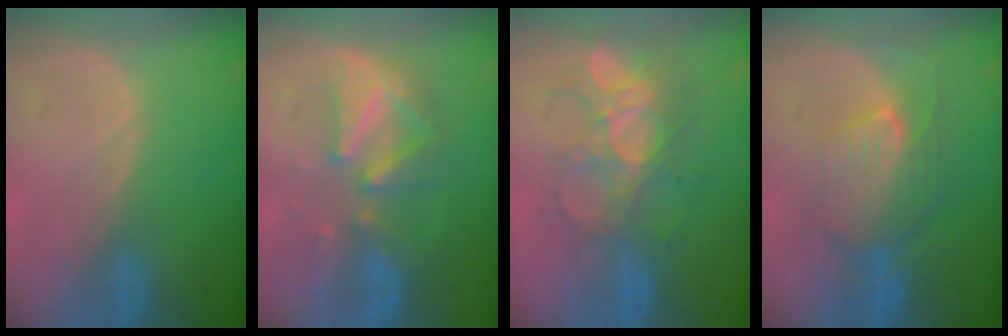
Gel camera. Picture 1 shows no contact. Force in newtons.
{"total": 8.7, "press": 8.2, "slide": 3.0}
{"total": 9.2, "press": 8.6, "slide": 3.4}
{"total": 7.7, "press": 7.7, "slide": 0.1}